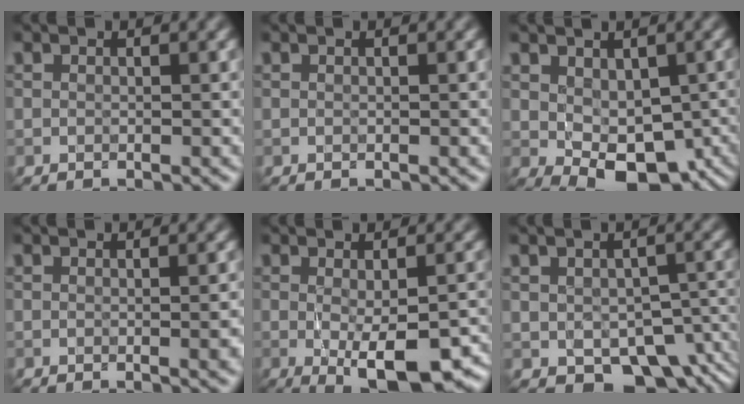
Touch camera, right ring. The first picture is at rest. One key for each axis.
{"total": 0.0}
{"total": 6.4, "fx": -0.8, "fy": 4.0, "fz": 4.9, "tx": -0.080, "ty": -0.018, "tz": -0.004}
{"total": 2.9, "fx": -0.3, "fy": 0.9, "fz": 2.8, "tx": -0.023, "ty": 0.004, "tz": -0.005}
{"total": 7.7, "fx": -2.5, "fy": 2.4, "fz": 6.8, "tx": -0.099, "ty": -0.025, "tz": -0.020}
{"total": 7.5, "fx": -2.7, "fy": 4.7, "fz": 5.1, "tx": -0.070, "ty": -0.020, "tz": -0.029}